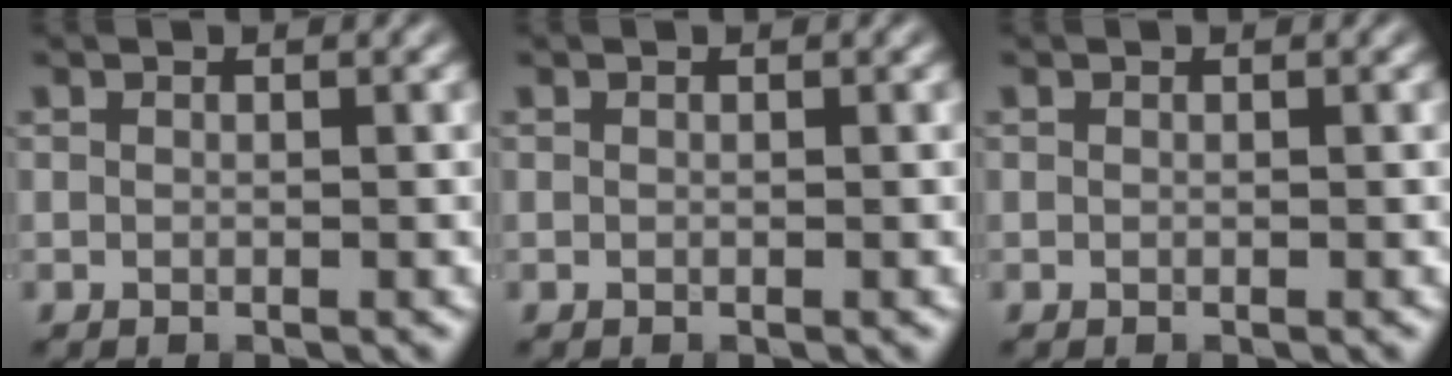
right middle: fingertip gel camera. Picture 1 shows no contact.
{"total": 0.0}
{"total": 0.0}